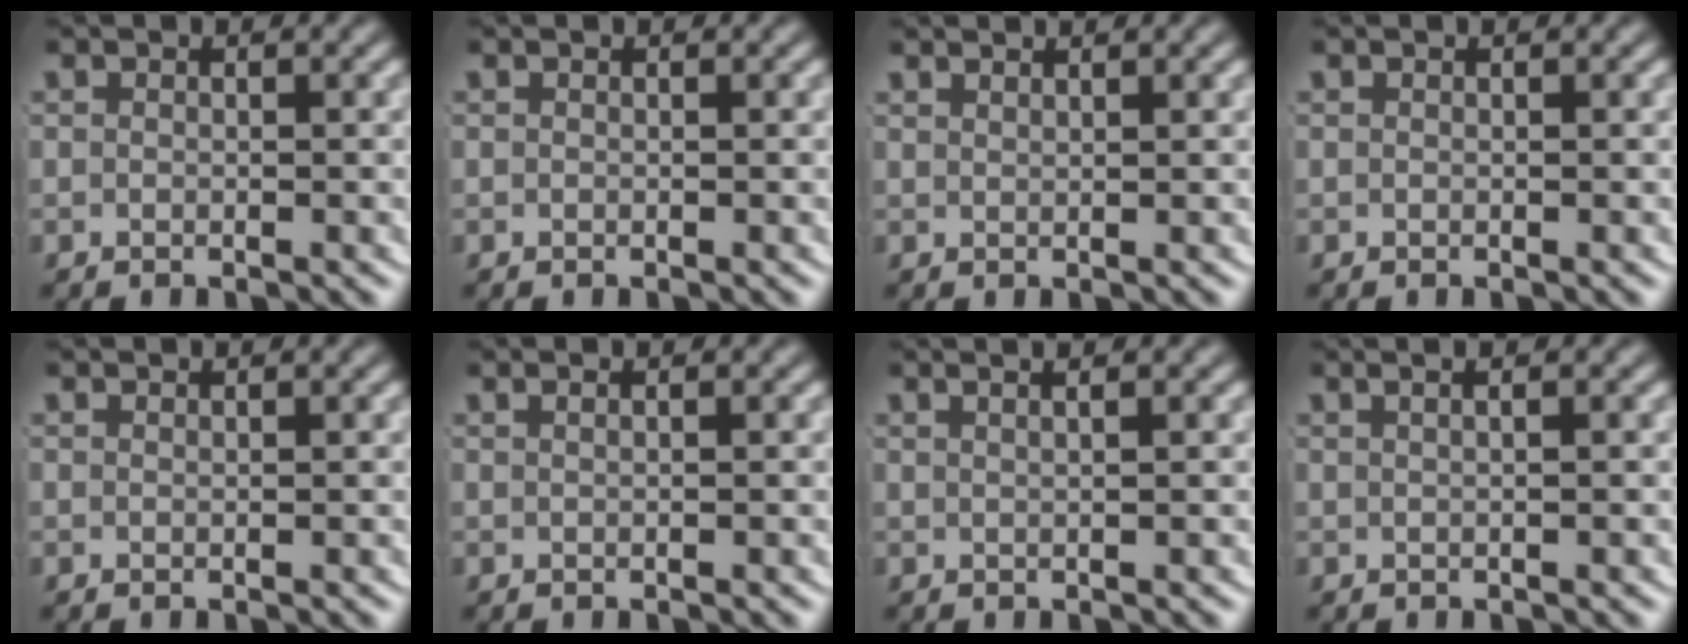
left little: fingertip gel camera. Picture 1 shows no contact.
{"total": 0.0}
{"total": 1.6, "force": [1.5, -0.4, 0.3], "torque": [0.001, -0.002, 0.031]}
{"total": 0.0}
{"total": 0.8, "force": [0.7, -0.4, 0.0], "torque": [0.006, 0.000, 0.015]}
{"total": 0.9, "force": [0.6, -0.4, 0.6], "torque": [-0.007, 0.004, 0.012]}
{"total": 3.4, "force": [2.2, 0.6, 2.4], "torque": [-0.027, 0.014, 0.033]}
{"total": 3.2, "force": [1.8, 0.9, 2.5], "torque": [-0.019, 0.020, 0.022]}